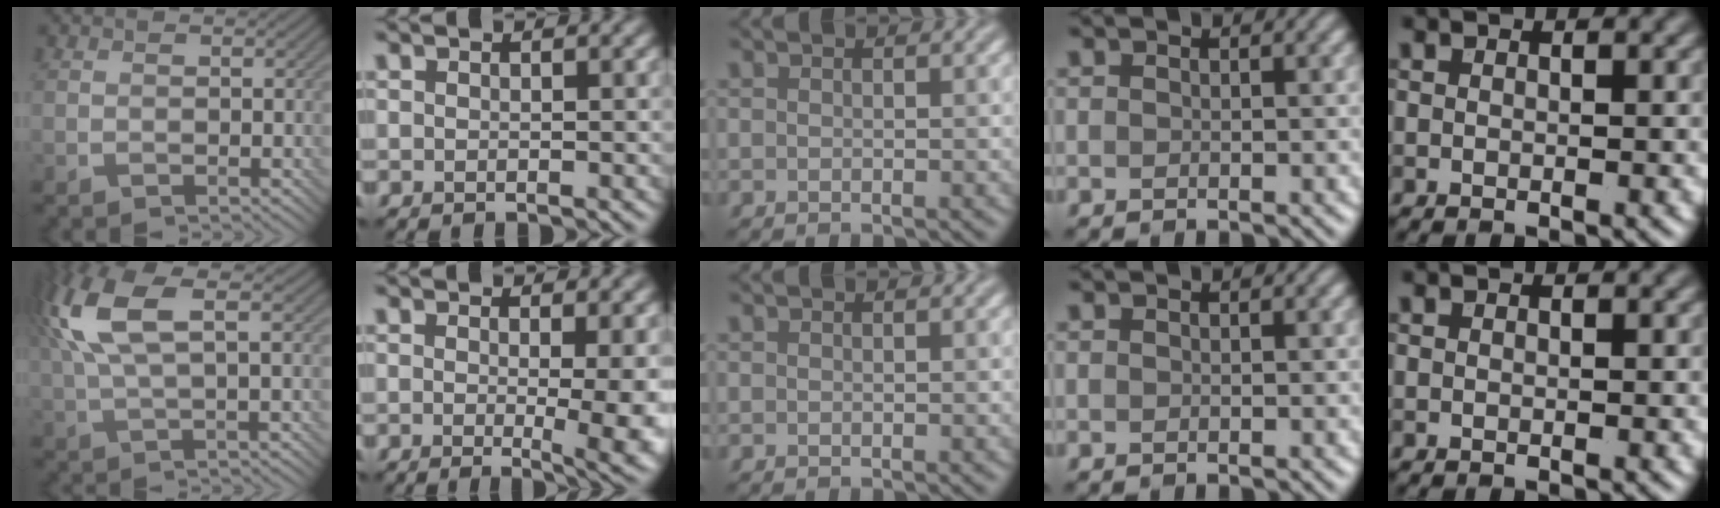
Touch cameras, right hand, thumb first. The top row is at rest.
{"thumb": {"total": 9.7, "force": [2.9, 3.1, 8.7], "torque": [-0.211, 0.028, 0.054]}, "index": {"total": 6.4, "force": [-0.2, 1.7, 6.2], "torque": [-0.061, -0.012, -0.004]}}